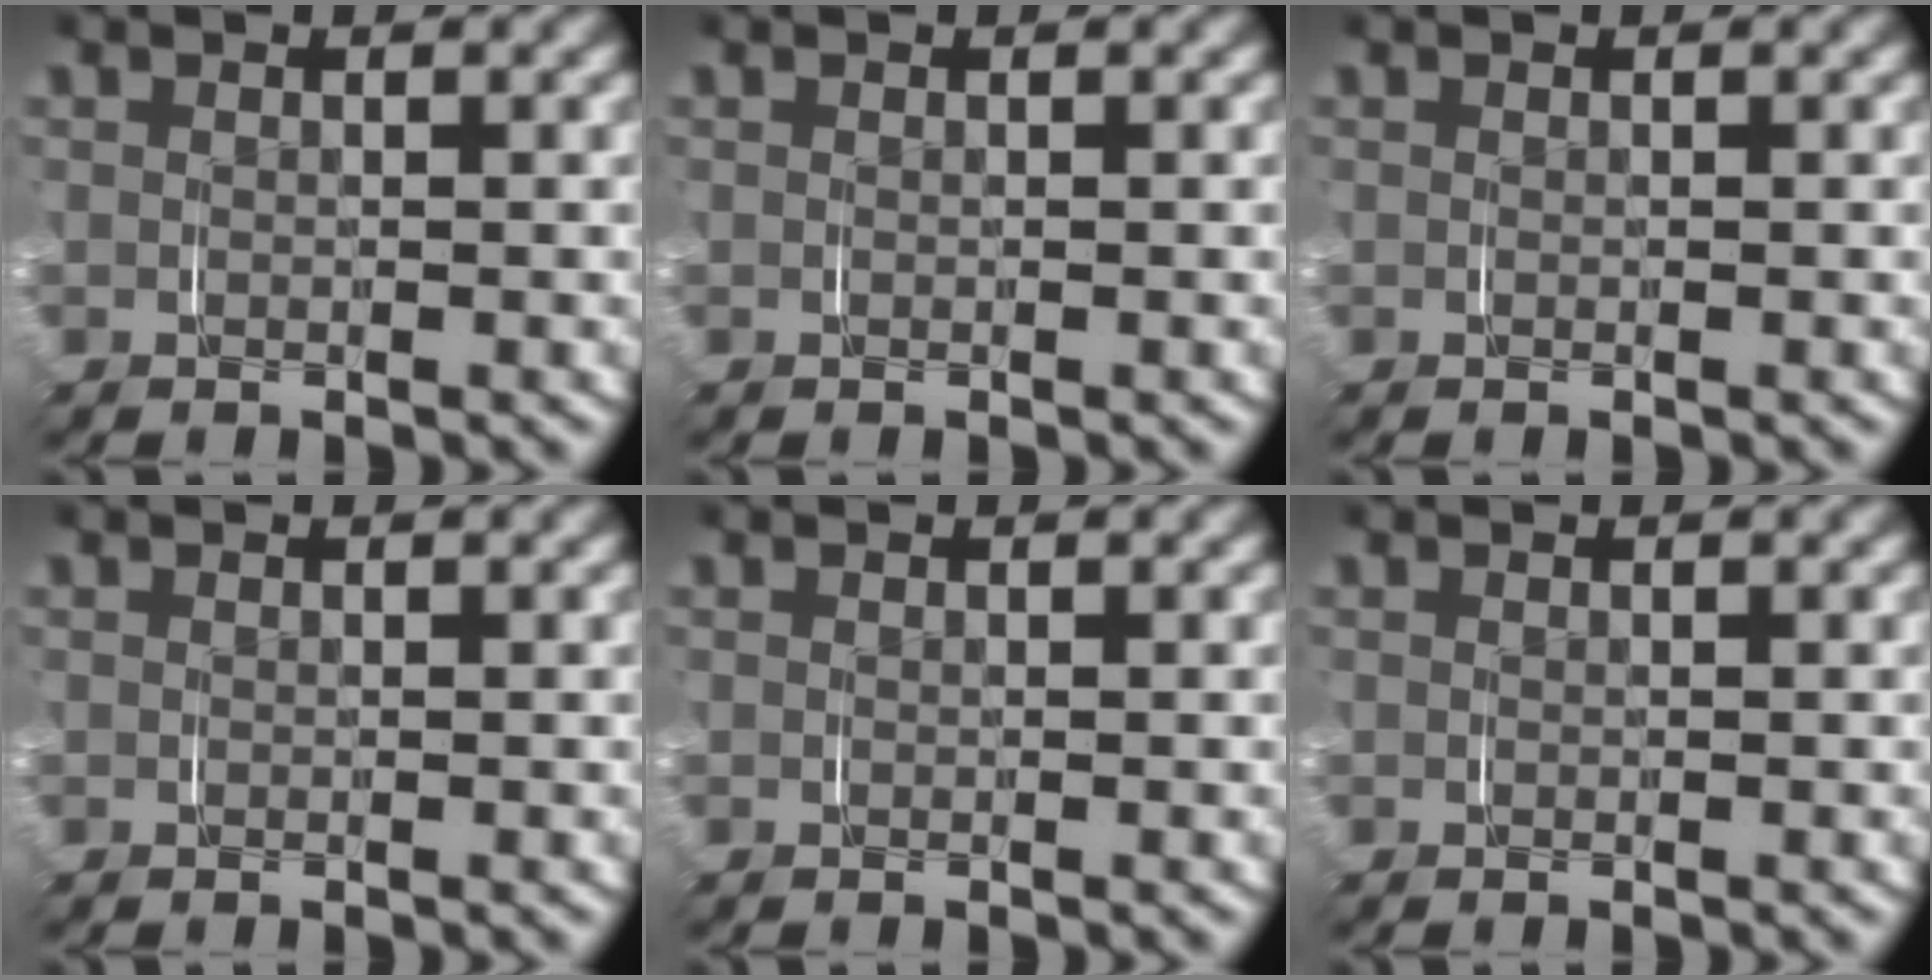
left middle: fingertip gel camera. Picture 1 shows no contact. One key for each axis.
{"total": 0.0}
{"total": 0.0}
{"total": 0.0}
{"total": 0.0}
{"total": 0.0}